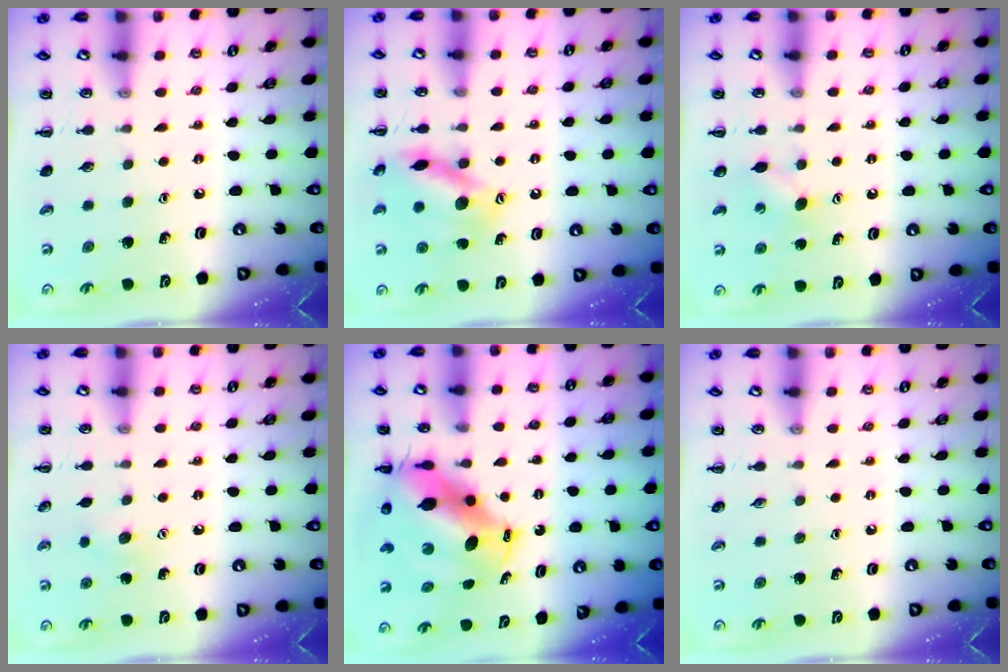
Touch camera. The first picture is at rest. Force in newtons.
{"total": 14.6, "press": 14.6, "slide": 1.2}
{"total": 4.9, "press": 4.7, "slide": 1.1}
{"total": 5.9, "press": 5.7, "slide": 1.2}
{"total": 10.4, "press": 10.1, "slide": 2.7}
{"total": 0.0}